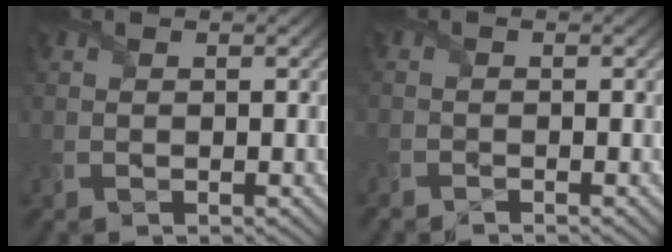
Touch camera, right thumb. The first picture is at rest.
{"total": 1.3, "force": [-1.3, 0.0, -0.1], "torque": [0.003, -0.004, -0.030]}